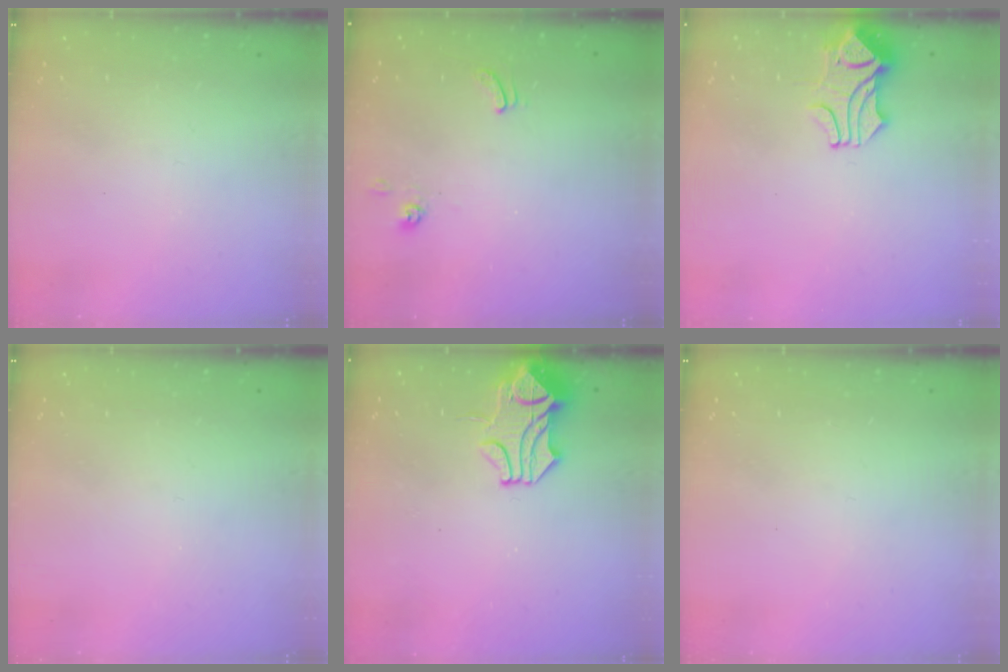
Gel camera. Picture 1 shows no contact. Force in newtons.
{"total": 2.3, "press": 2.3, "slide": 0.4}
{"total": 1.6, "press": 1.2, "slide": 1.0}
{"total": 0.0}
{"total": 1.5, "press": 0.7, "slide": 1.3}
{"total": 0.0}